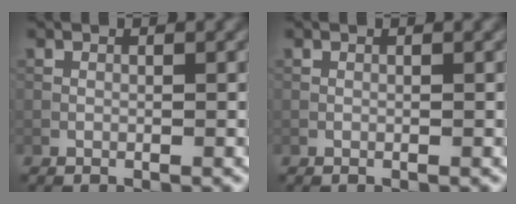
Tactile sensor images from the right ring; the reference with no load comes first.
{"total": 0.0}